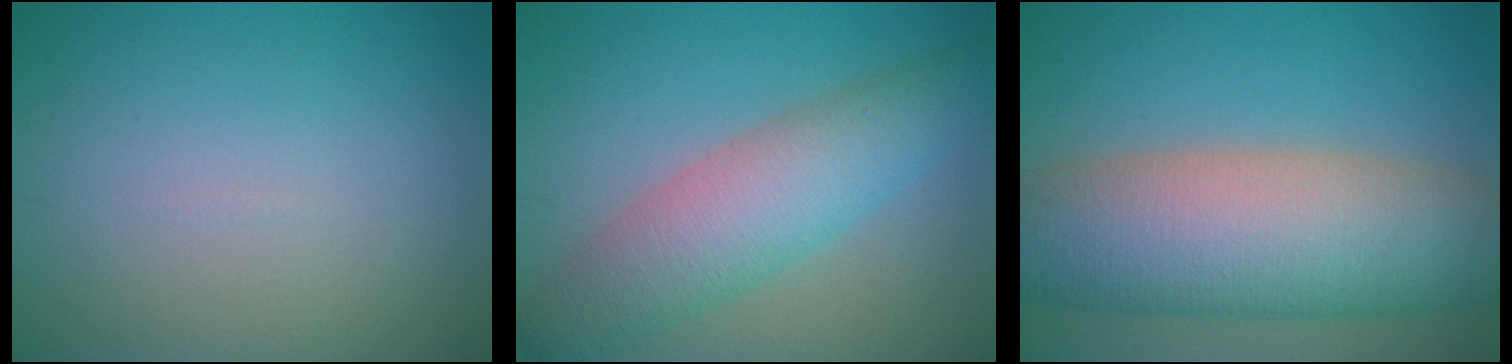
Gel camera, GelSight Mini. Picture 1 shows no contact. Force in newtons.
{"total": 6.4, "press": 6.4, "slide": 0.1}
{"total": 13.2, "press": 13.2, "slide": 0.7}